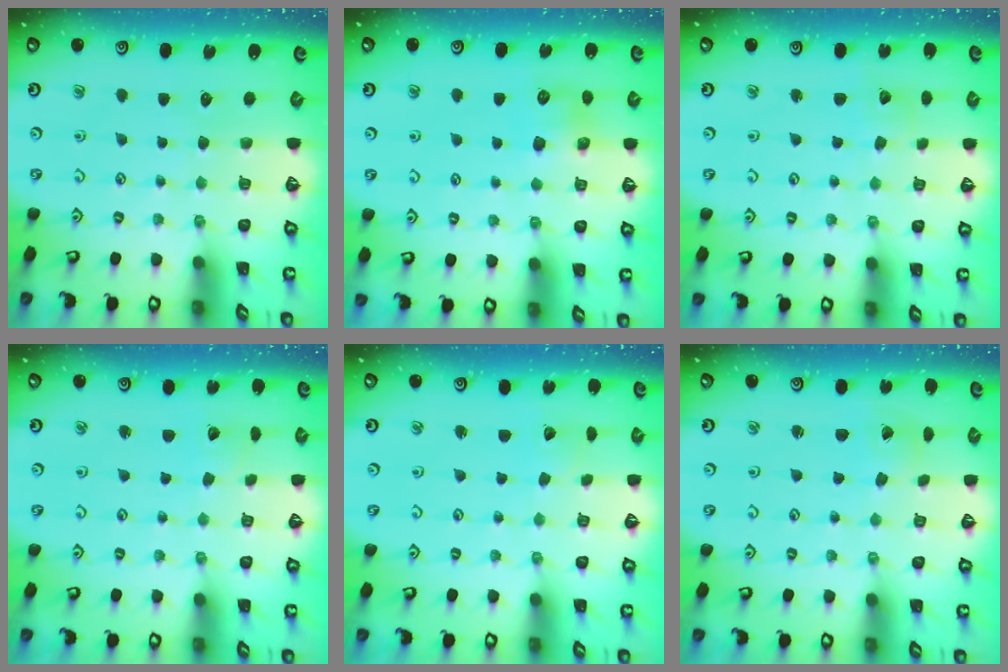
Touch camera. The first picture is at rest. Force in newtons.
{"total": 7.2, "press": 7.2, "slide": 0.6}
{"total": 4.5, "press": 4.5, "slide": 0.4}
{"total": 2.3, "press": 2.3, "slide": 0.2}
{"total": 2.3, "press": 2.3, "slide": 0.2}
{"total": 2.1, "press": 2.1, "slide": 0.1}